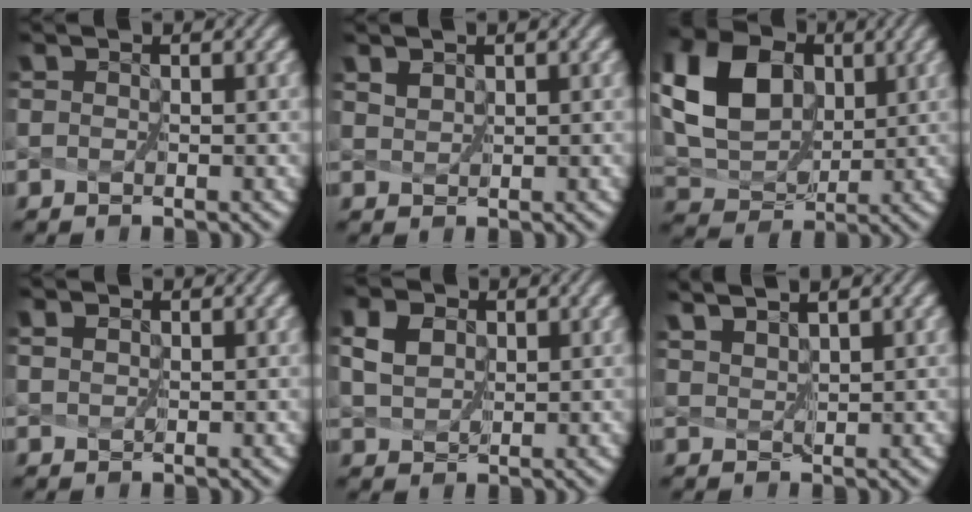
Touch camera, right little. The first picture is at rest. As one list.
[{"total": 2.7, "force": [2.3, 1.2, 1.0], "torque": [-0.044, 0.006, 0.045]}, {"total": 7.2, "force": [2.1, 5.3, 4.5], "torque": [-0.105, -0.001, 0.039]}, {"total": 1.0, "force": [0.5, 0.7, 0.5], "torque": [-0.014, 0.004, 0.002]}, {"total": 3.4, "force": [1.9, 2.2, 1.7], "torque": [-0.053, 0.010, 0.029]}, {"total": 2.6, "force": [2.5, 0.2, 0.6], "torque": [-0.020, 0.000, 0.044]}]